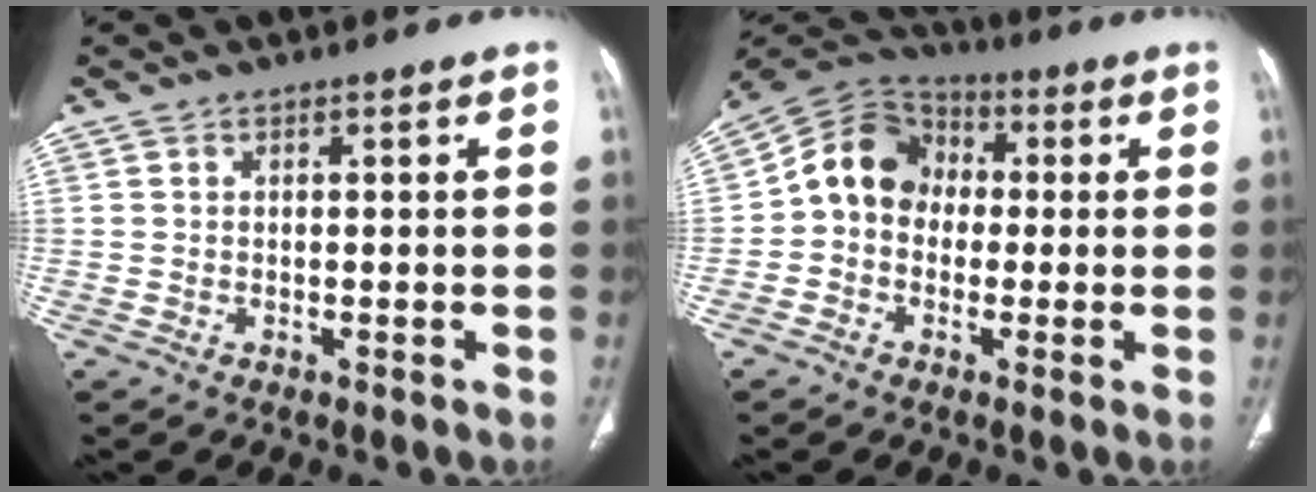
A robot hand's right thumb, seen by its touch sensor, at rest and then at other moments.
{"total": 10.8, "force": [-0.1, 9.2, 5.7], "torque": [-0.081, 0.035, -0.019]}